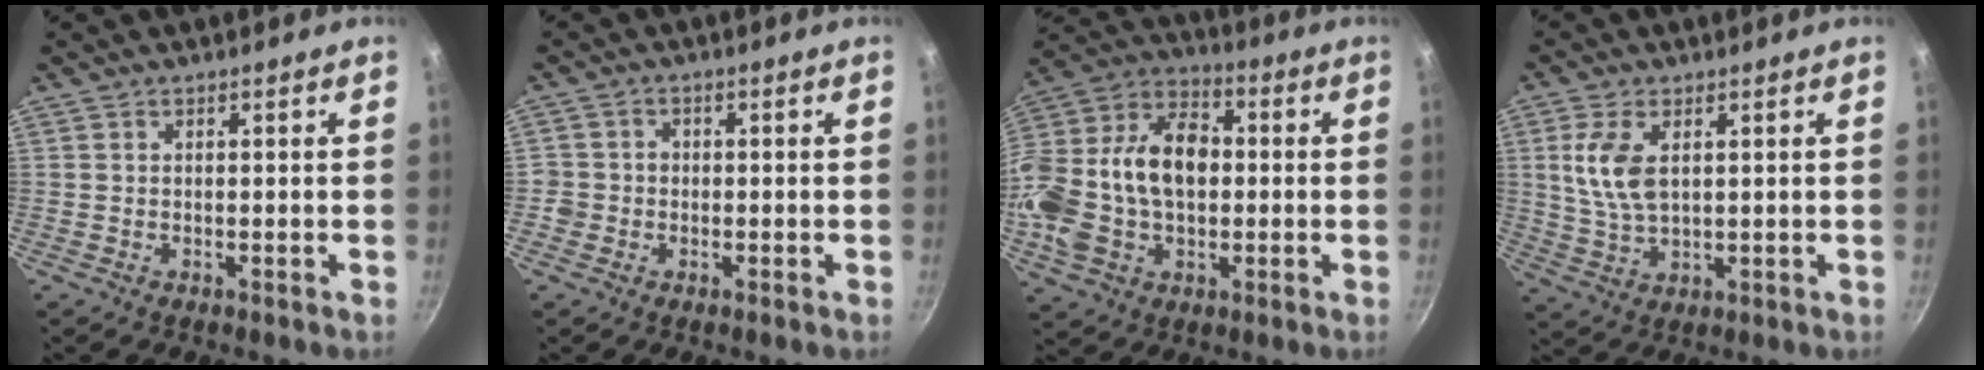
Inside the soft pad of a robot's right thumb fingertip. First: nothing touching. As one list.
[{"total": 4.4, "force": [-1.3, 3.9, 1.6], "torque": [-0.010, 0.015, -0.033]}, {"total": 23.3, "force": [-0.4, 15.9, 17.0], "torque": [-0.315, 0.050, -0.012]}, {"total": 8.2, "force": [2.1, 4.4, 6.6], "torque": [-0.130, -0.009, 0.044]}]